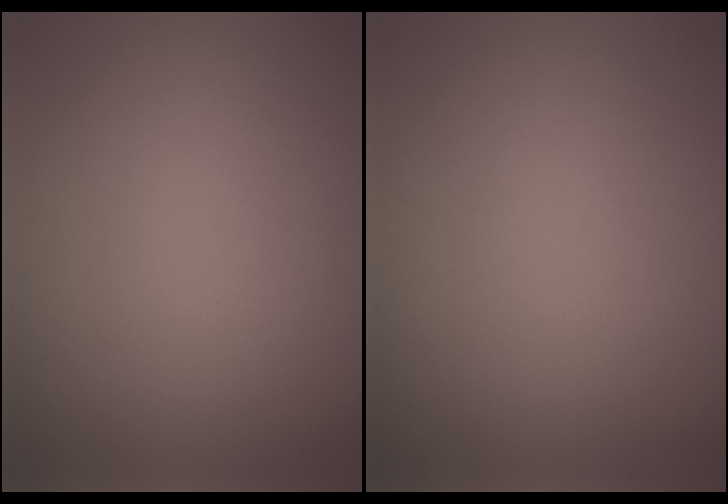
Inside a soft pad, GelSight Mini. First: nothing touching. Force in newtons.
{"total": 0.0}